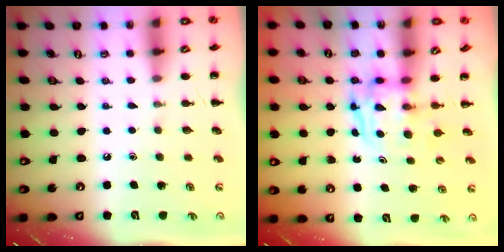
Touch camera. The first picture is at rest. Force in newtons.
{"total": 3.8, "press": 3.8, "slide": 0.4}